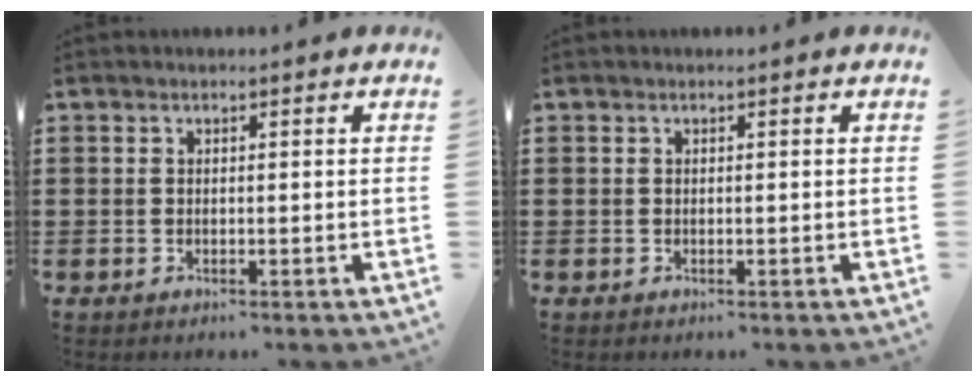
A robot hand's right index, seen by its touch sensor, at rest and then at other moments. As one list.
[{"total": 0.0}]